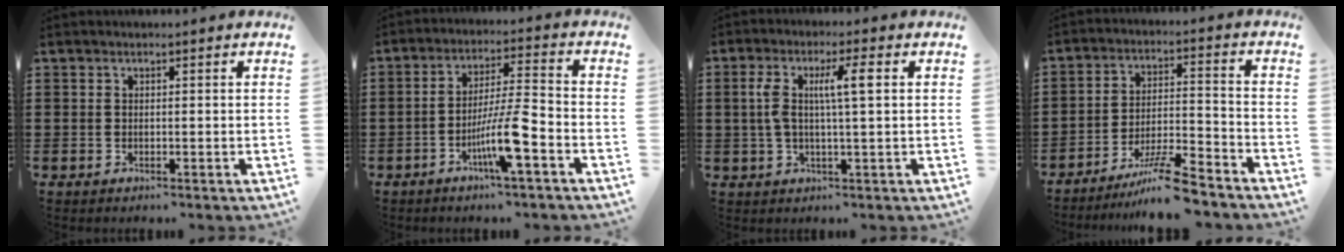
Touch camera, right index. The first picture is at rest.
{"total": 8.9, "force": [-4.0, 0.7, 8.0], "torque": [-0.148, -0.005, -0.076]}
{"total": 6.8, "force": [1.3, 1.2, 6.5], "torque": [-0.133, 0.002, 0.015]}
{"total": 8.8, "force": [-7.3, 0.5, 4.9], "torque": [-0.086, 0.007, -0.137]}